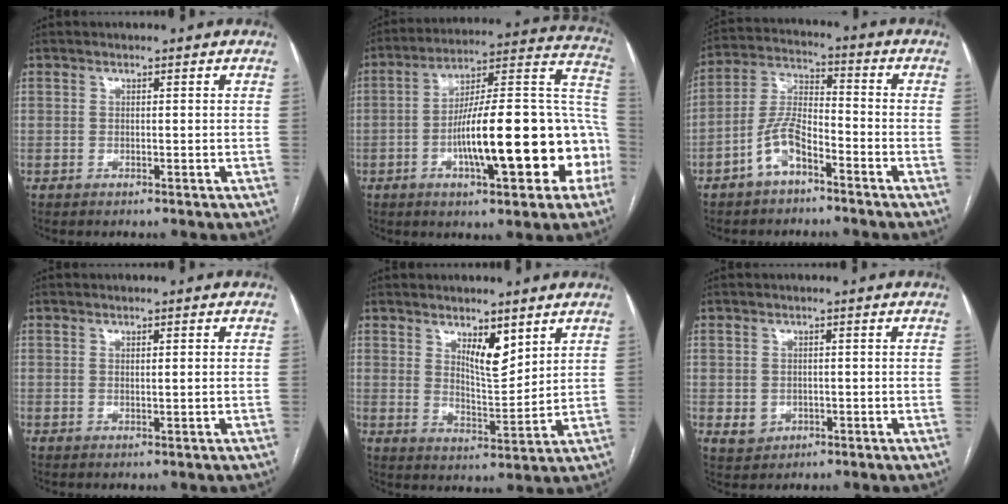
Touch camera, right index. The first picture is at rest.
{"total": 22.9, "force": [-6.1, 4.9, 21.5], "torque": [-0.266, 0.038, -0.083]}
{"total": 7.9, "force": [-4.6, 3.0, 5.7], "torque": [-0.130, 0.016, -0.089]}
{"total": 1.0, "force": [0.1, 0.0, 1.0], "torque": [-0.020, 0.000, 0.002]}
{"total": 6.1, "force": [3.6, 1.8, 4.6], "torque": [-0.082, -0.012, 0.066]}
{"total": 3.0, "force": [-0.6, 2.8, 0.9], "torque": [-0.011, 0.002, 0.001]}